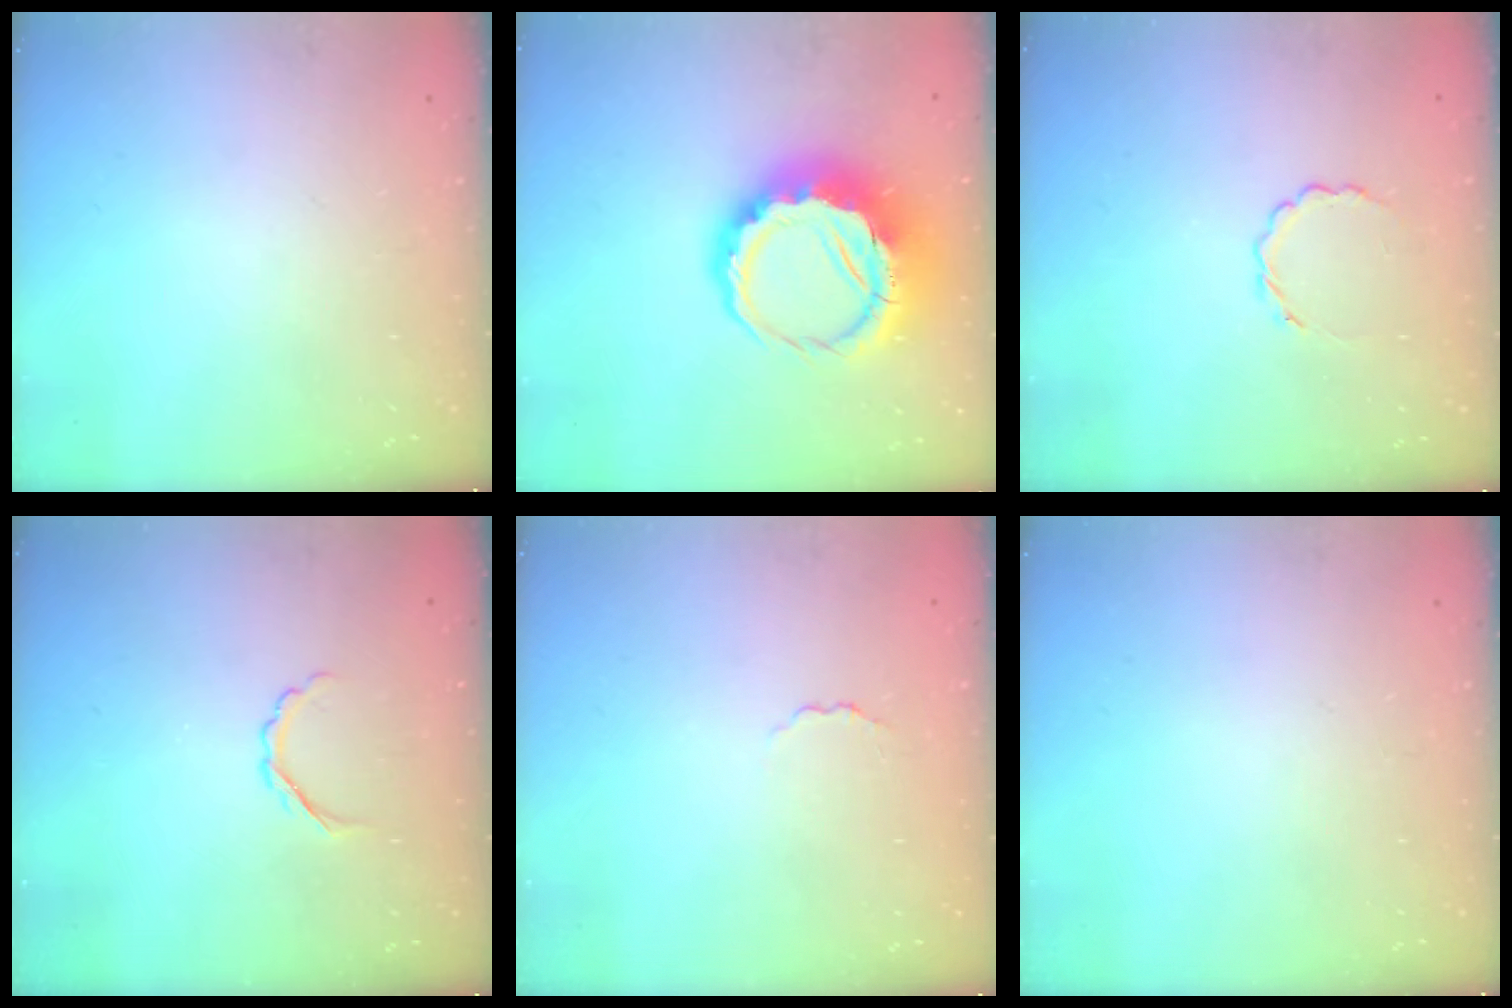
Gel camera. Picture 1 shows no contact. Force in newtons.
{"total": 13.8, "press": 13.5, "slide": 2.8}
{"total": 3.9, "press": 3.6, "slide": 1.3}
{"total": 2.7, "press": 2.6, "slide": 0.7}
{"total": 2.0, "press": 1.9, "slide": 0.6}
{"total": 0.0}